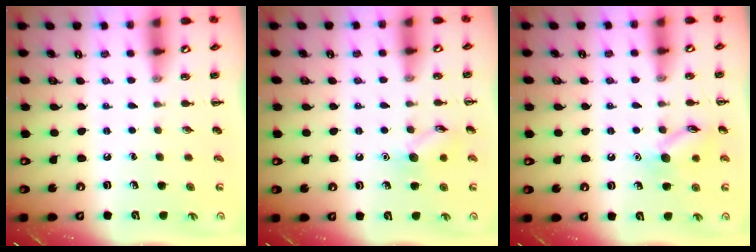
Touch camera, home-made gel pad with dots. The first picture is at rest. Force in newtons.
{"total": 8.0, "press": 7.9, "slide": 1.1}
{"total": 10.4, "press": 10.4, "slide": 0.5}